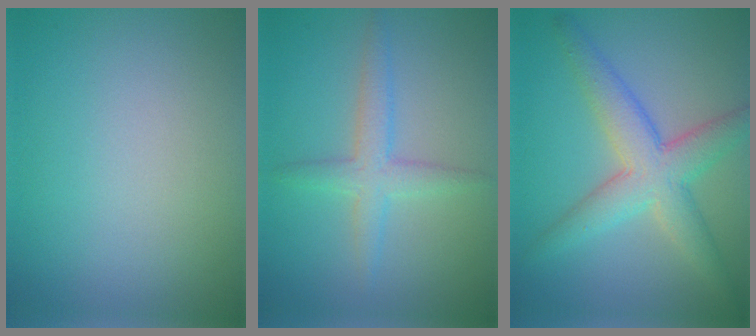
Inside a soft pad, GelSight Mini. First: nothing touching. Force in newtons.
{"total": 2.7, "press": 2.7, "slide": 0.0}
{"total": 5.5, "press": 5.5, "slide": 0.3}